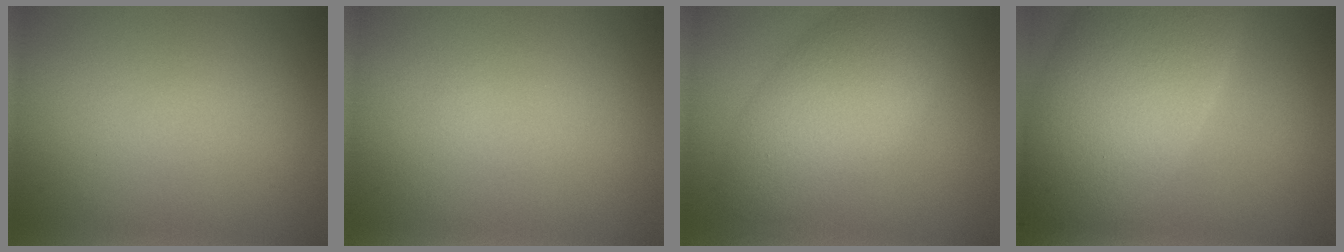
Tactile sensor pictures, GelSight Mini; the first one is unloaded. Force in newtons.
{"total": 0.0}
{"total": 6.7, "press": 6.7, "slide": 0.1}
{"total": 12.2, "press": 12.2, "slide": 0.7}